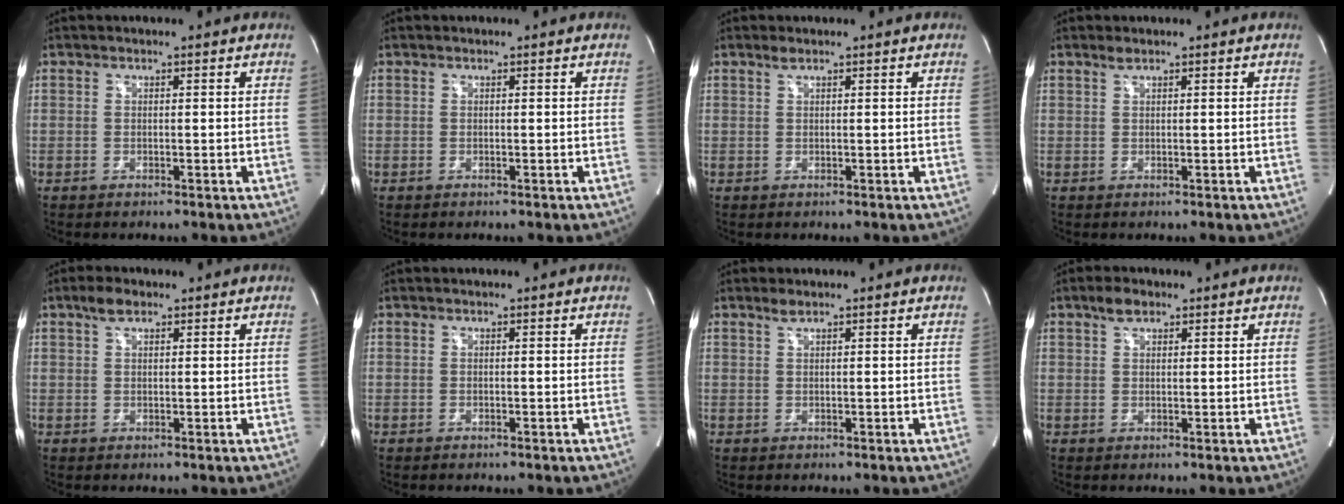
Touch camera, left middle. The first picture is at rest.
{"total": 0.0}
{"total": 0.9, "force": [0.7, 0.0, 0.5], "torque": [-0.014, 0.004, 0.016]}
{"total": 0.8, "force": [0.7, 0.0, 0.4], "torque": [-0.013, 0.004, 0.017]}
{"total": 2.7, "force": [1.8, 1.2, 1.7], "torque": [-0.036, 0.011, 0.035]}
{"total": 0.0}
{"total": 1.1, "force": [0.9, 0.1, 0.6], "torque": [-0.015, 0.004, 0.022]}
{"total": 2.7, "force": [1.8, 1.3, 1.5], "torque": [-0.031, 0.009, 0.035]}